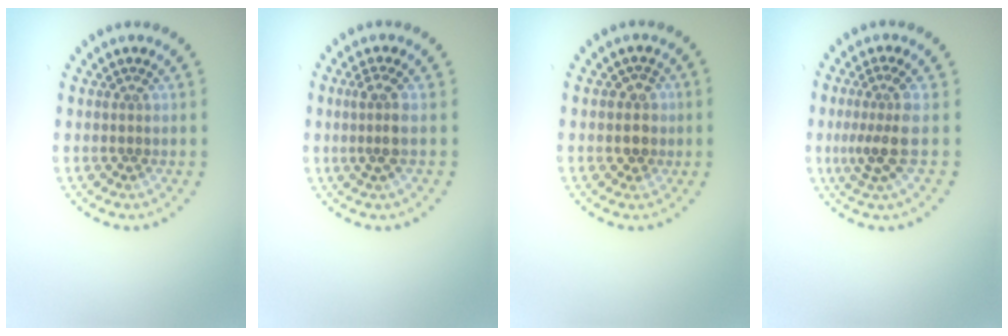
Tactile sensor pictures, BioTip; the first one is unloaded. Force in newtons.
{"total": 1.9, "press": 1.4, "slide": 1.3}
{"total": 1.9, "press": 1.8, "slide": 0.8}
{"total": 2.9, "press": 2.1, "slide": 2.0}